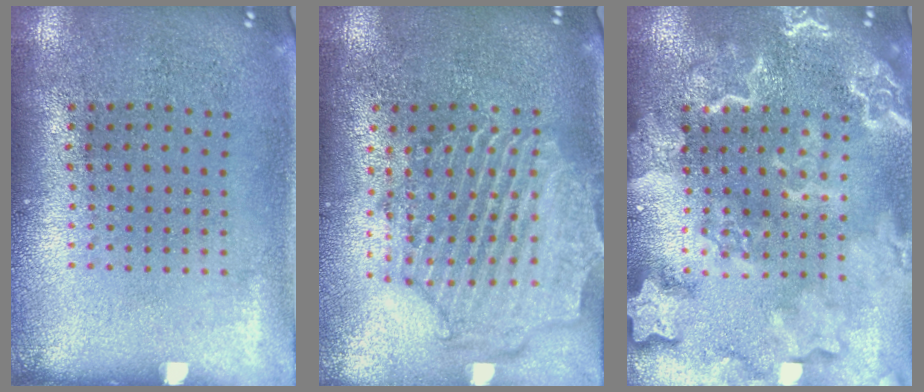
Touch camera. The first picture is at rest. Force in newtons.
{"total": 2.3, "press": 2.2, "slide": 0.8}
{"total": 4.7, "press": 4.7, "slide": 0.6}